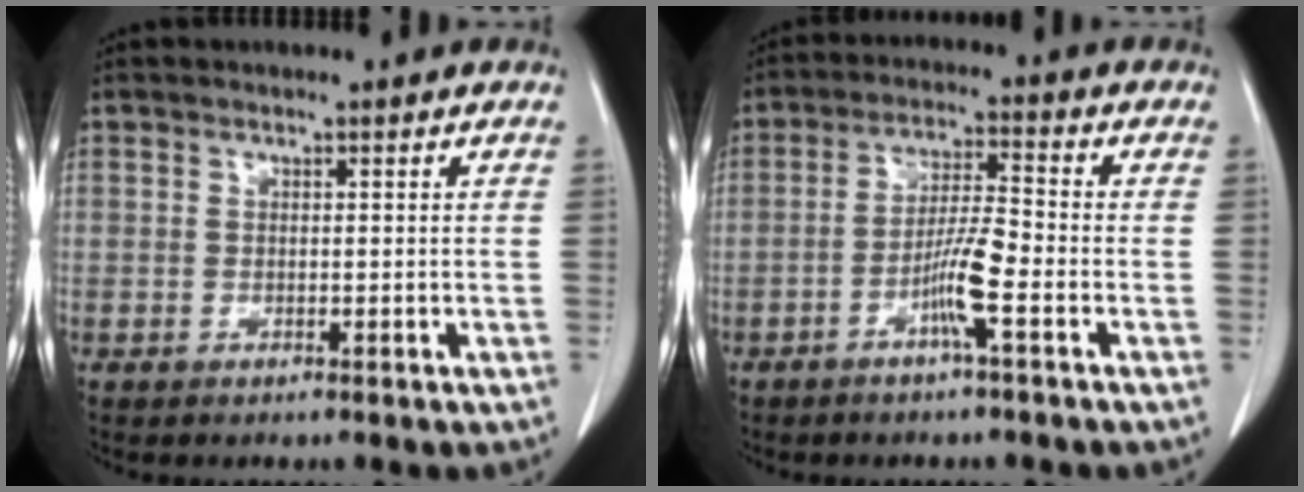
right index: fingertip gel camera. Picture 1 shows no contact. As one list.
[{"total": 6.3, "force": [-2.7, 0.0, 5.7], "torque": [-0.112, 0.003, -0.052]}]